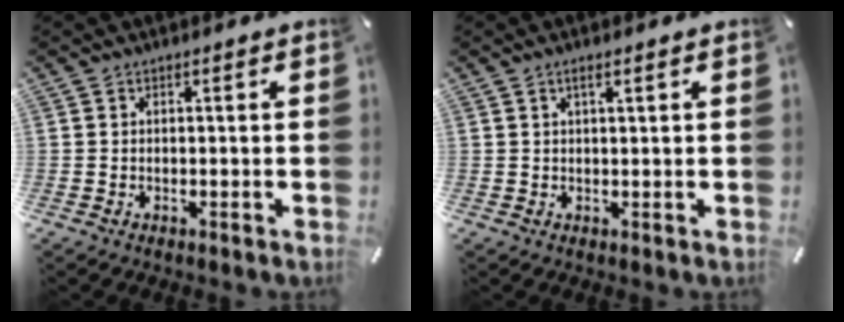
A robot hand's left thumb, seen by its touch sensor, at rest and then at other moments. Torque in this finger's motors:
{"motor_torque": [-0.16, -0.49, 0.13, 0.27, -0.03]}